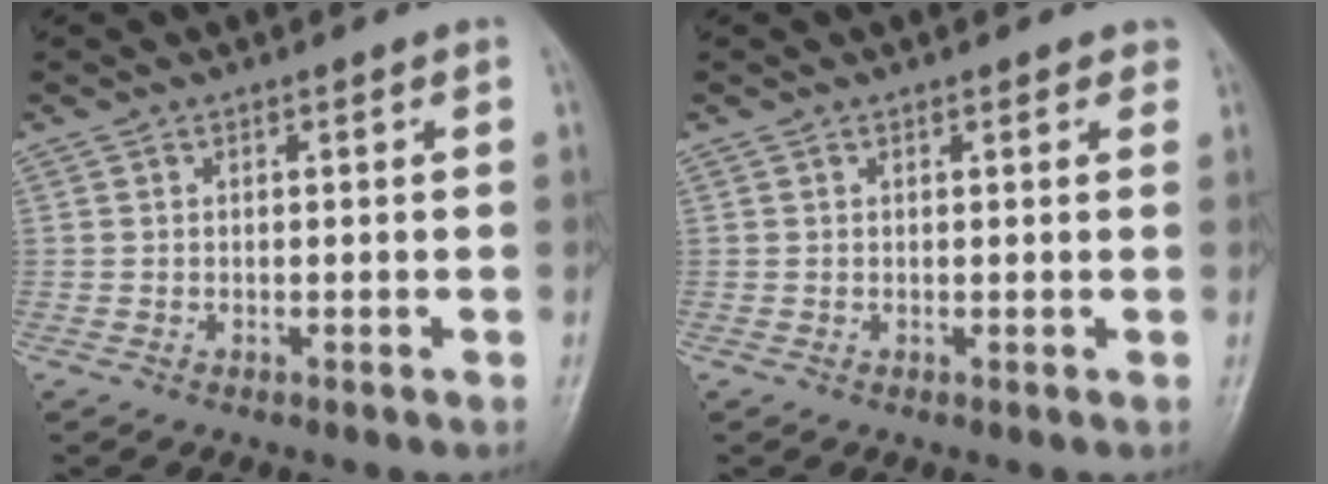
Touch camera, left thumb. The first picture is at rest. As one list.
[{"total": 1.4, "force": [1.0, 0.7, 0.8], "torque": [0.000, -0.002, 0.007]}]